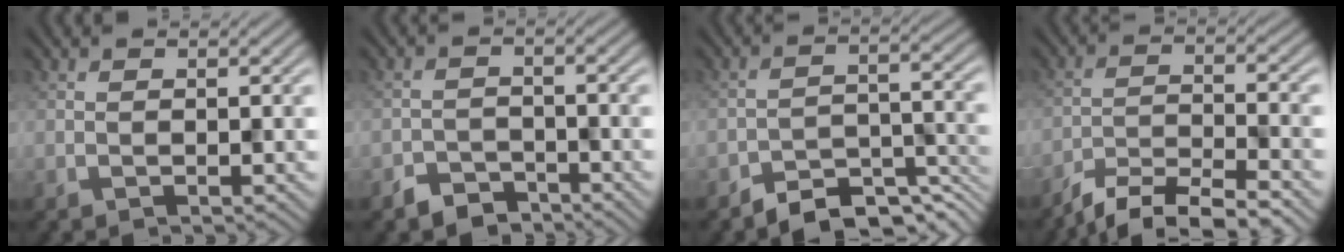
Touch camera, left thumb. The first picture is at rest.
{"total": 3.4, "force": [-2.7, 1.7, 1.0], "torque": [-0.016, 0.001, -0.058]}
{"total": 6.4, "force": [-5.4, 2.2, 2.7], "torque": [-0.035, -0.001, -0.095]}
{"total": 7.4, "force": [-6.2, 1.5, 3.6], "torque": [-0.068, -0.003, -0.118]}